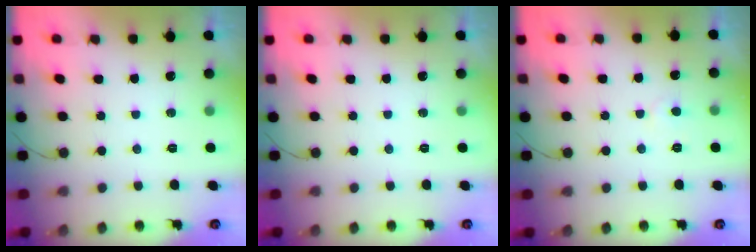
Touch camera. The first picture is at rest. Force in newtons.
{"total": 0.0}
{"total": 2.8, "press": 2.8, "slide": 0.3}